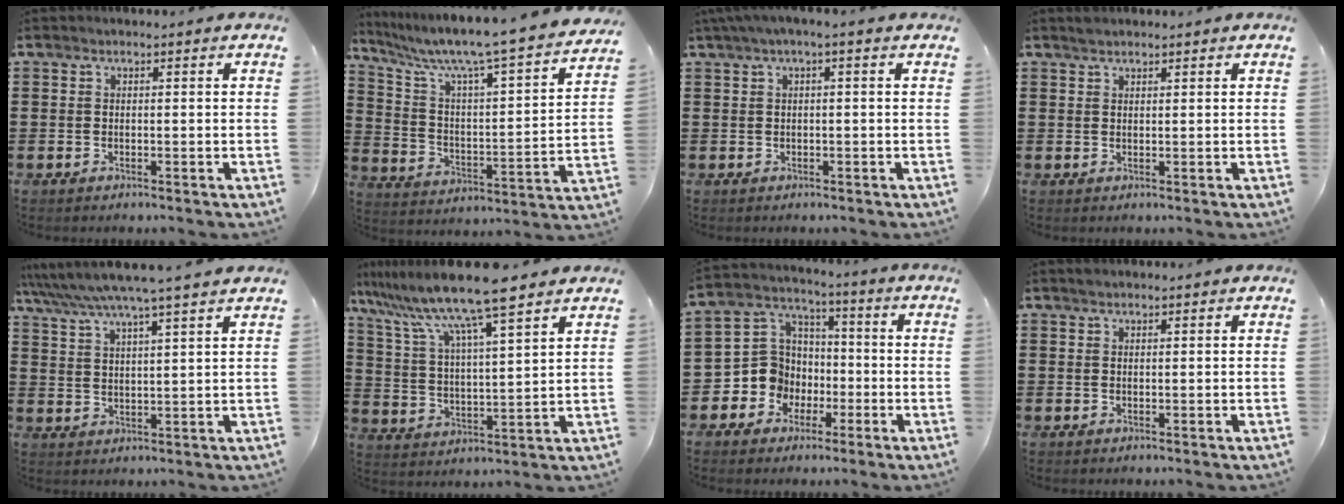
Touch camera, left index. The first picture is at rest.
{"total": 7.2, "force": [6.1, -0.1, 3.9], "torque": [-0.104, -0.056, 0.092]}
{"total": 1.5, "force": [-0.4, 0.2, 1.4], "torque": [-0.029, -0.005, -0.012]}
{"total": 1.3, "force": [1.2, 0.4, 0.3], "torque": [-0.008, 0.002, 0.023]}
{"total": 6.1, "force": [5.5, -0.4, 2.6], "torque": [-0.070, -0.027, 0.094]}
{"total": 10.8, "force": [9.3, -0.2, 5.4], "torque": [-0.141, -0.051, 0.157]}
{"total": 8.5, "force": [-2.0, 8.1, 1.5], "torque": [-0.088, 0.004, -0.040]}
{"total": 0.8, "force": [0.8, 0.3, 0.3], "torque": [-0.006, 0.002, 0.014]}